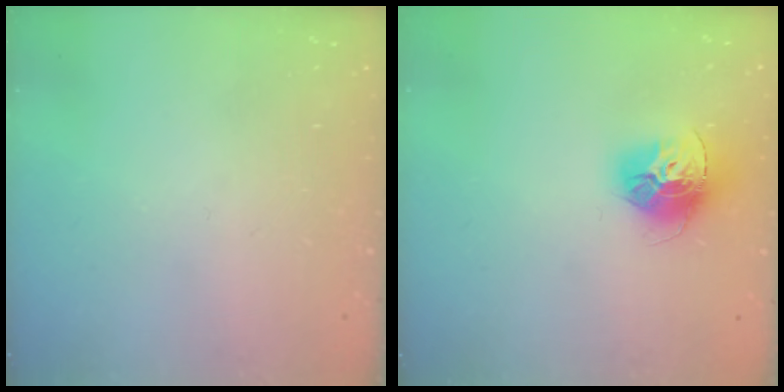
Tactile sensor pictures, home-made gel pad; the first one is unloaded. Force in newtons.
{"total": 13.9, "press": 13.8, "slide": 1.4}